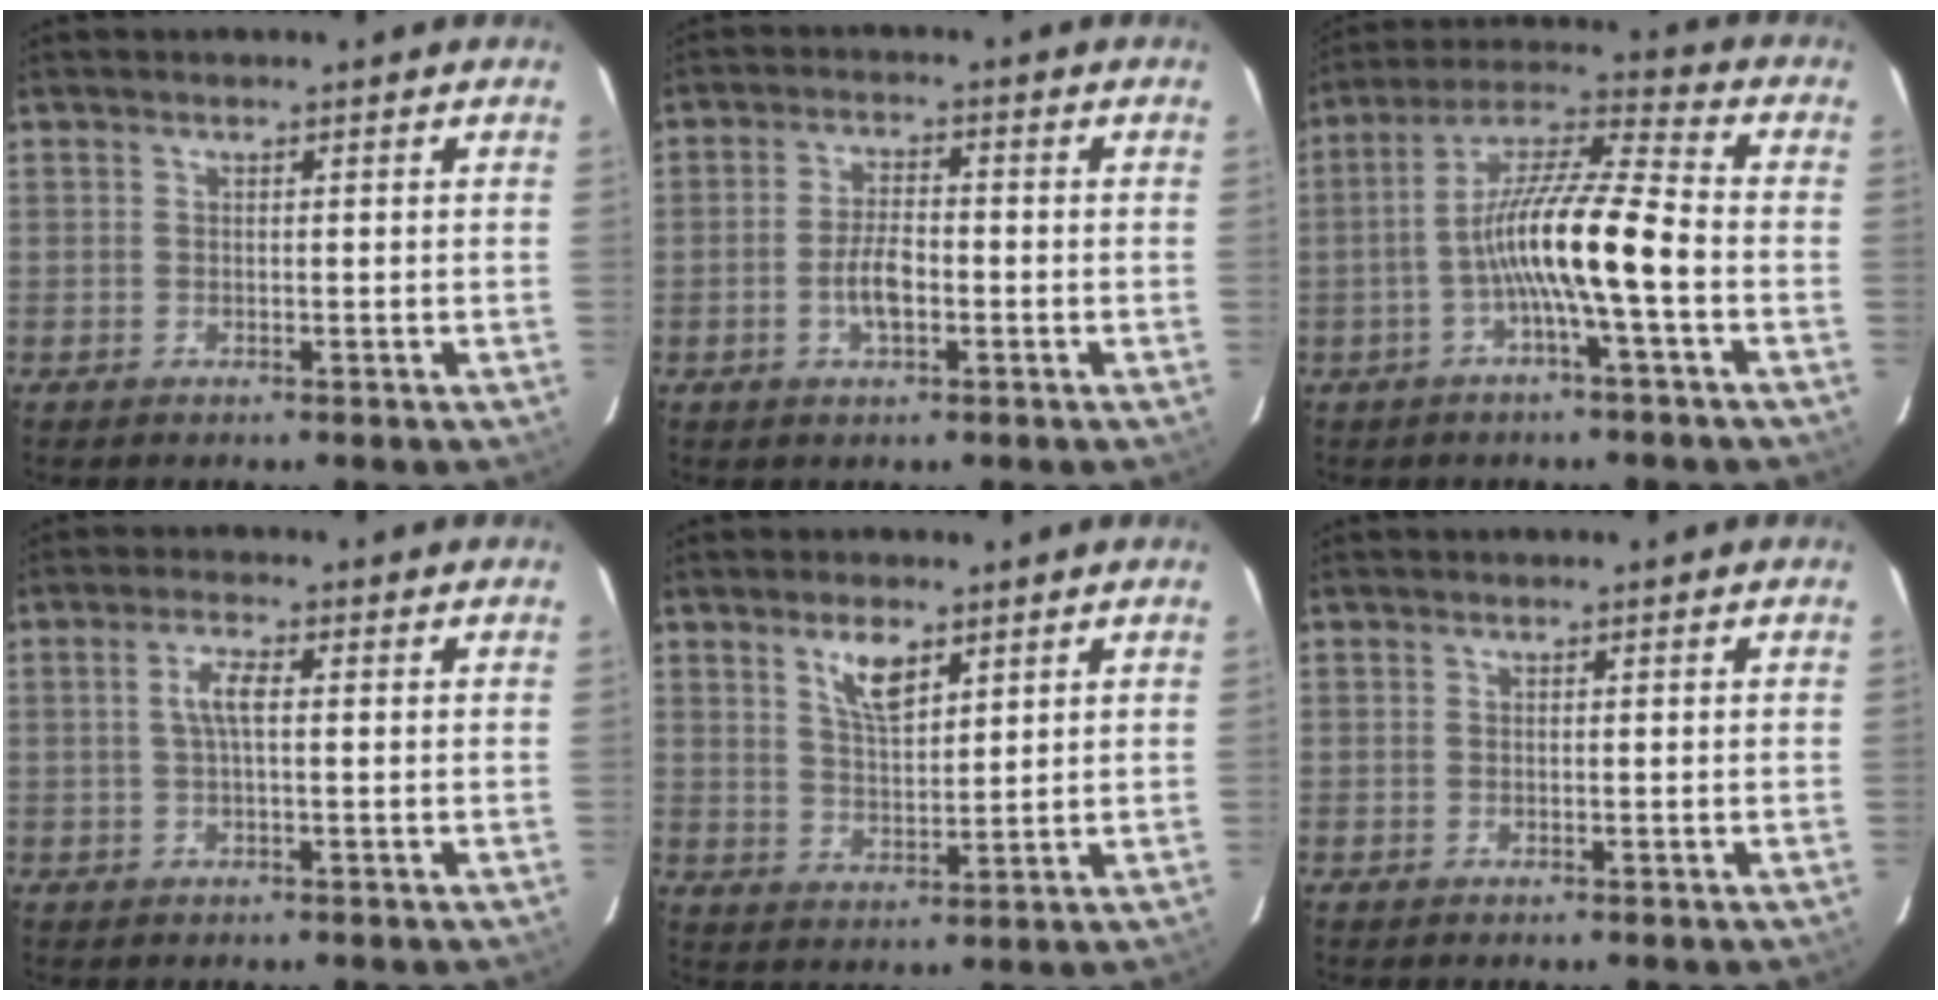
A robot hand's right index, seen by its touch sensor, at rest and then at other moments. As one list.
[{"total": 5.3, "force": [-1.6, 2.4, 4.5], "torque": [-0.091, 0.003, -0.027]}, {"total": 12.2, "force": [-3.4, 0.7, 11.7], "torque": [-0.225, 0.015, -0.068]}, {"total": 3.5, "force": [0.4, 0.9, 3.4], "torque": [-0.069, 0.005, 0.008]}, {"total": 6.3, "force": [3.7, 2.5, 4.4], "torque": [-0.078, 0.002, 0.072]}, {"total": 0.0}]